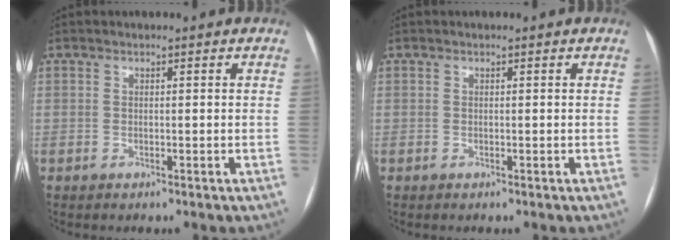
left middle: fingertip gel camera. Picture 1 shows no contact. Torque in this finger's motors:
{"motor_torque": [0.01, 0.01, 0.00, 0.01]}